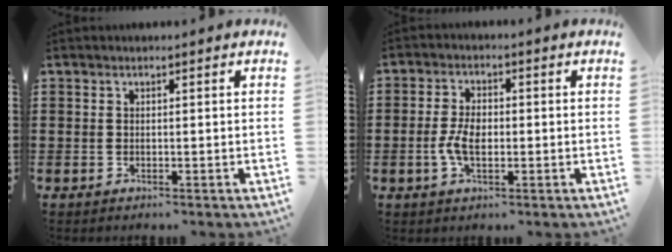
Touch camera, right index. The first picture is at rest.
{"total": 4.5, "force": [-0.7, 2.5, 3.7], "torque": [-0.089, -0.001, -0.019]}